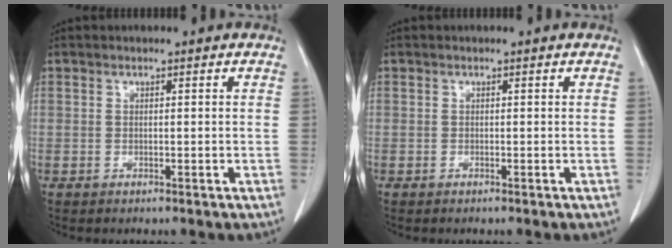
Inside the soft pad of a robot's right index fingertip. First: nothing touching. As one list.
[{"total": 0.0}]